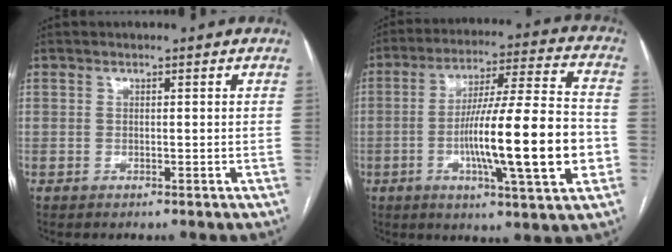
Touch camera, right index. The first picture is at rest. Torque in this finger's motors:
{"motor_torque": [2.02, -0.12, 1.05, 0.21]}